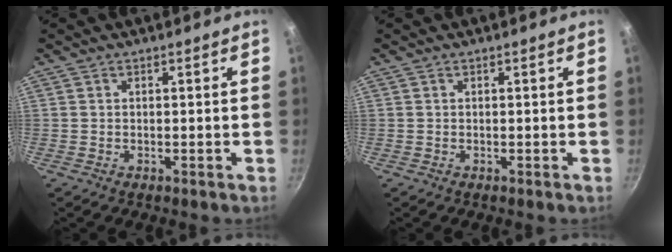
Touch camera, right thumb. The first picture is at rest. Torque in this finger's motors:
{"motor_torque": [-0.21, 0.08, -0.01, 0.01, 0.00]}